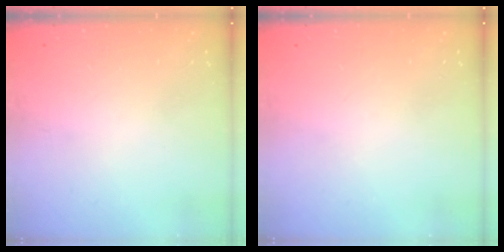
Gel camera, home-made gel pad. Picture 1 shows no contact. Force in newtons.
{"total": 0.0}